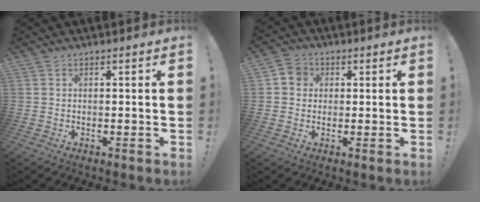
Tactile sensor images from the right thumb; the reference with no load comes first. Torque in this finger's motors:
{"motor_torque": [0.64, 0.56, 0.27, -0.10, -0.02]}